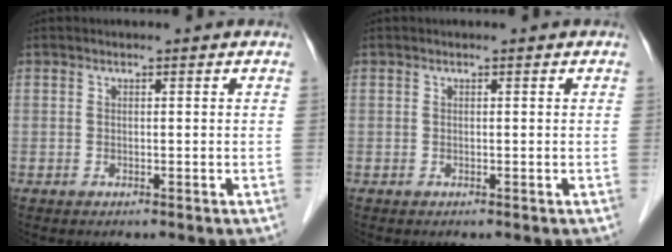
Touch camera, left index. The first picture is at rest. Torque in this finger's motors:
{"motor_torque": [0.00, 0.00, 0.00, 0.00]}